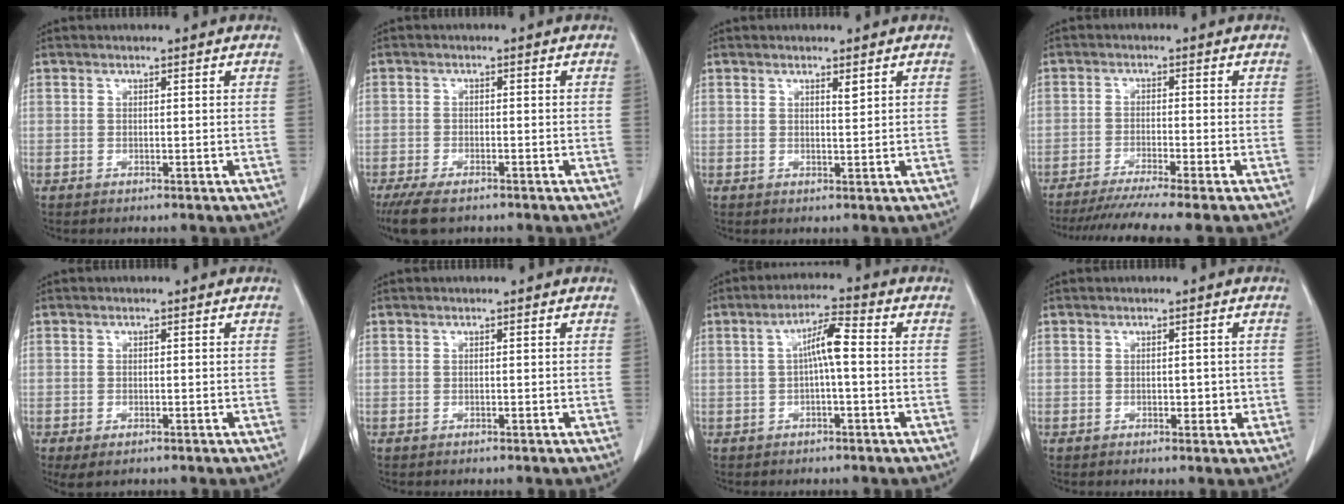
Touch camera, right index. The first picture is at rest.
{"total": 7.1, "force": [-5.1, 2.7, 4.2], "torque": [-0.075, -0.012, -0.084]}
{"total": 1.5, "force": [0.9, 0.4, 1.2], "torque": [-0.026, -0.002, 0.017]}
{"total": 10.3, "force": [-8.6, -0.9, 5.5], "torque": [-0.080, -0.022, -0.135]}
{"total": 3.7, "force": [-1.7, 1.9, 2.8], "torque": [-0.058, -0.006, -0.024]}
{"total": 0.0}
{"total": 5.7, "force": [0.3, 1.1, 5.6], "torque": [-0.107, 0.020, 0.004]}
{"total": 2.9, "force": [-0.3, 1.6, 2.4], "torque": [-0.039, 0.009, 0.003]}